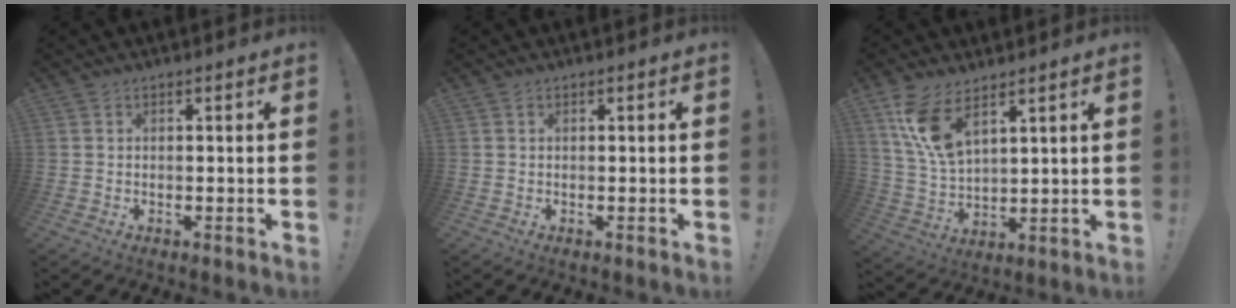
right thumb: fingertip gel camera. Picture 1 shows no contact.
{"total": 0.0}
{"total": 11.2, "force": [7.1, 4.6, 7.3], "torque": [-0.145, -0.030, 0.134]}